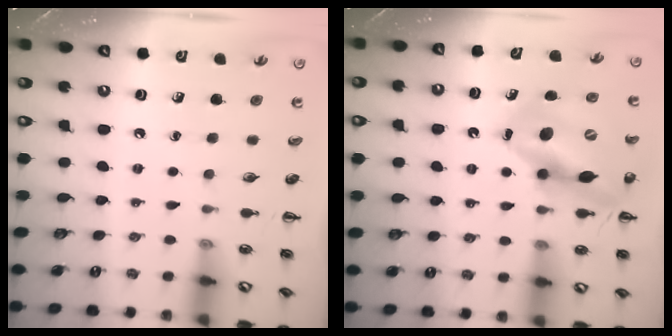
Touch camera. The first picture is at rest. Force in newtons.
{"total": 13.9, "press": 13.5, "slide": 3.6}